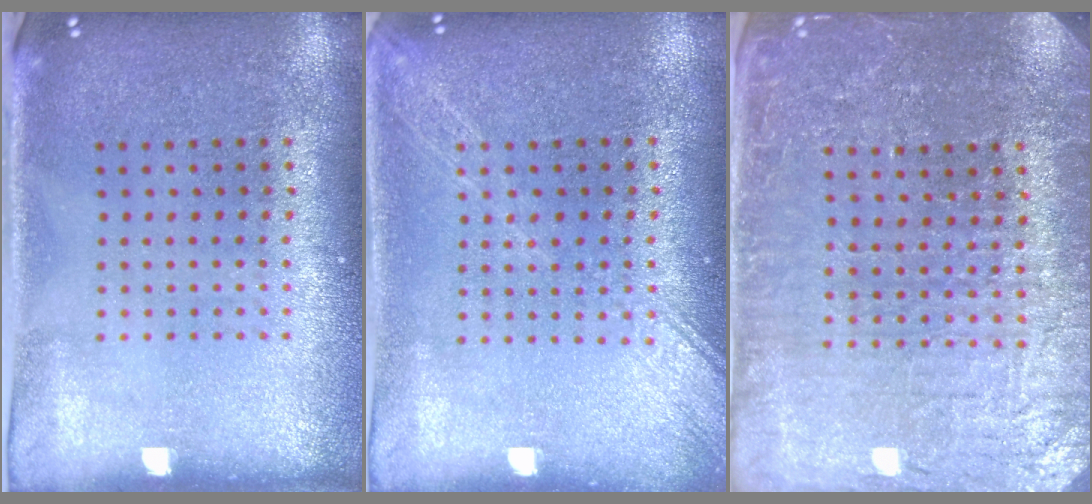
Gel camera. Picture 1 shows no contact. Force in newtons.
{"total": 2.7, "press": 2.6, "slide": 0.4}
{"total": 4.4, "press": 4.2, "slide": 1.4}